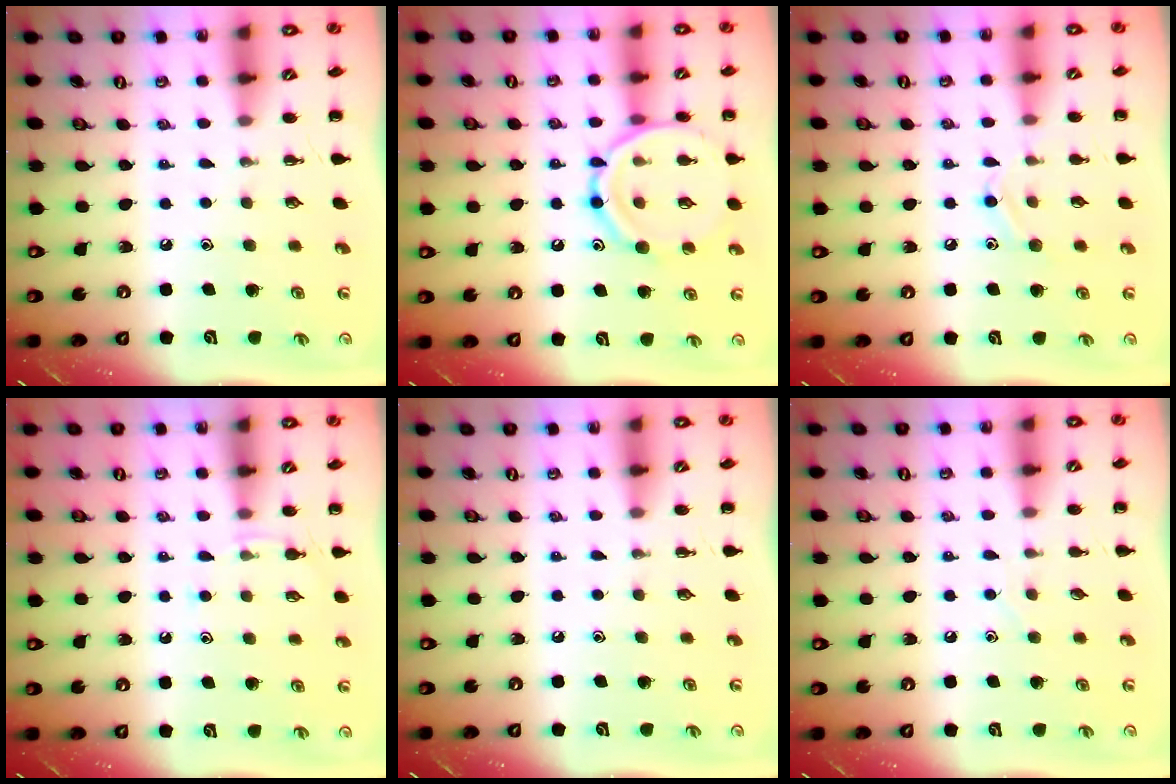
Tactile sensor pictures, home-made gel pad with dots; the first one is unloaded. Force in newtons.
{"total": 14.8, "press": 14.7, "slide": 1.4}
{"total": 8.9, "press": 8.7, "slide": 1.9}
{"total": 4.6, "press": 4.3, "slide": 1.6}
{"total": 0.0}
{"total": 2.3, "press": 2.3, "slide": 0.6}